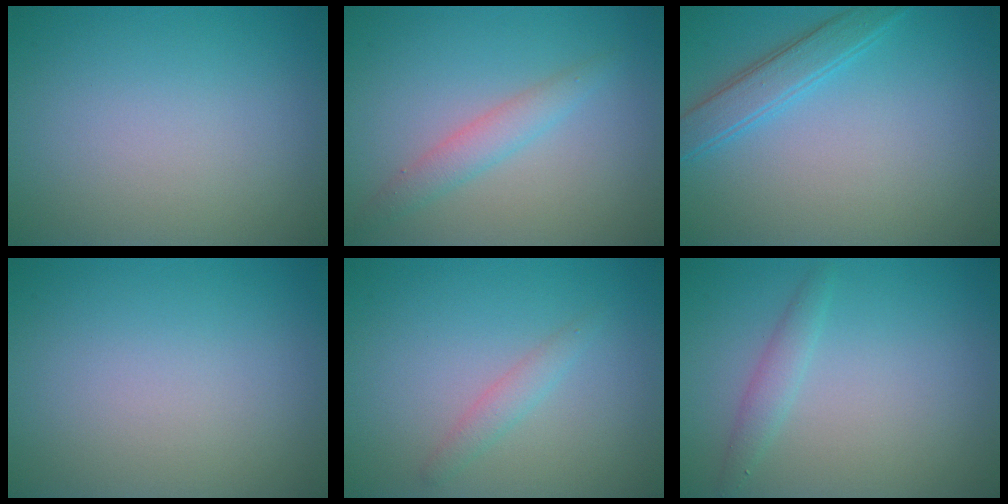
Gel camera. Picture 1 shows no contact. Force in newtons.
{"total": 2.3, "press": 2.3, "slide": 0.0}
{"total": 2.8, "press": 2.8, "slide": 0.2}
{"total": 0.0}
{"total": 1.4, "press": 1.4, "slide": 0.0}
{"total": 1.5, "press": 1.5, "slide": 0.1}